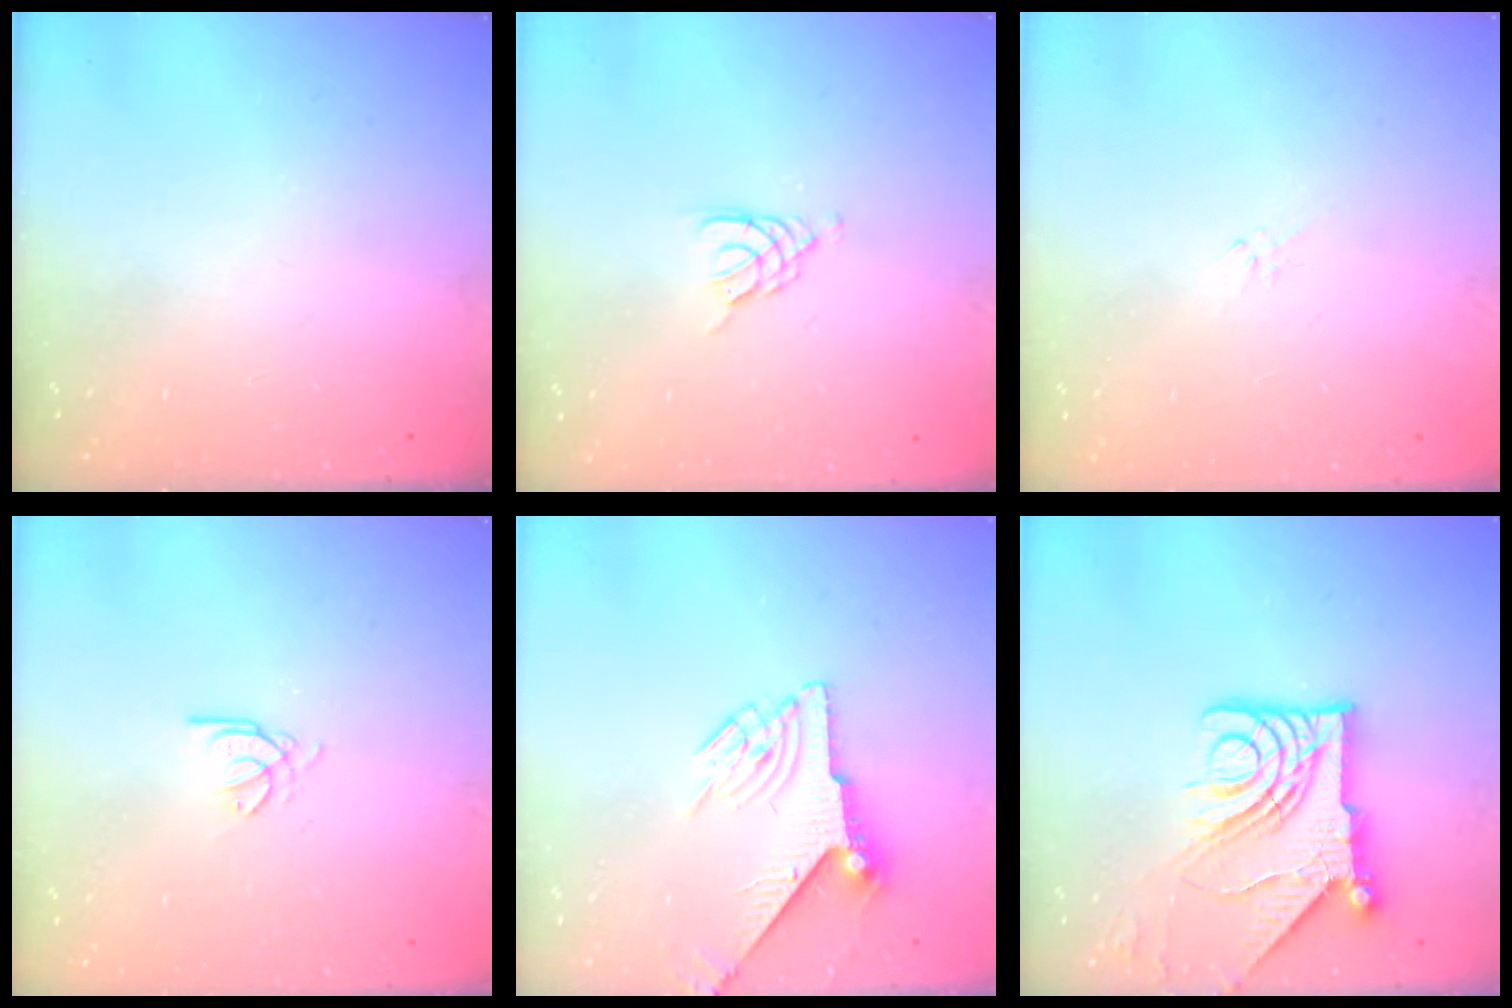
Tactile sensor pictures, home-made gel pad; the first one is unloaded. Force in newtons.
{"total": 4.1, "press": 4.1, "slide": 0.6}
{"total": 0.7, "press": 0.5, "slide": 0.4}
{"total": 2.7, "press": 2.7, "slide": 0.4}
{"total": 6.7, "press": 6.6, "slide": 1.0}
{"total": 13.8, "press": 13.7, "slide": 1.8}